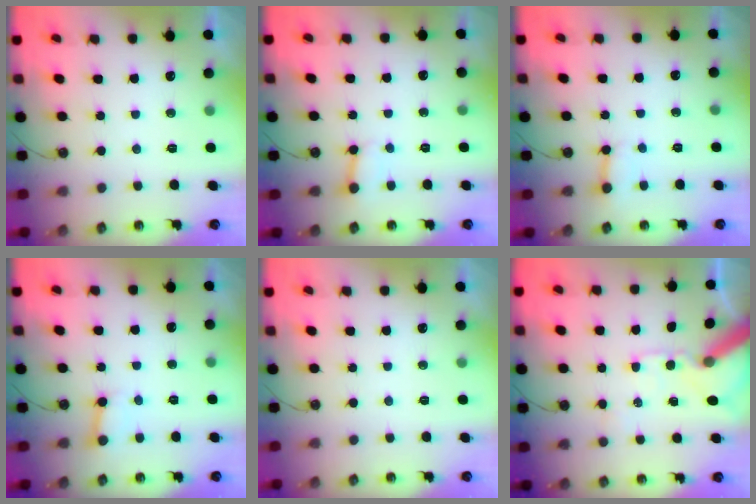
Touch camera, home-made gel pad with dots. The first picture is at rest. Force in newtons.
{"total": 2.9, "press": 2.9, "slide": 0.4}
{"total": 3.0, "press": 3.0, "slide": 0.2}
{"total": 2.8, "press": 2.8, "slide": 0.5}
{"total": 0.0}
{"total": 11.8, "press": 11.7, "slide": 1.7}